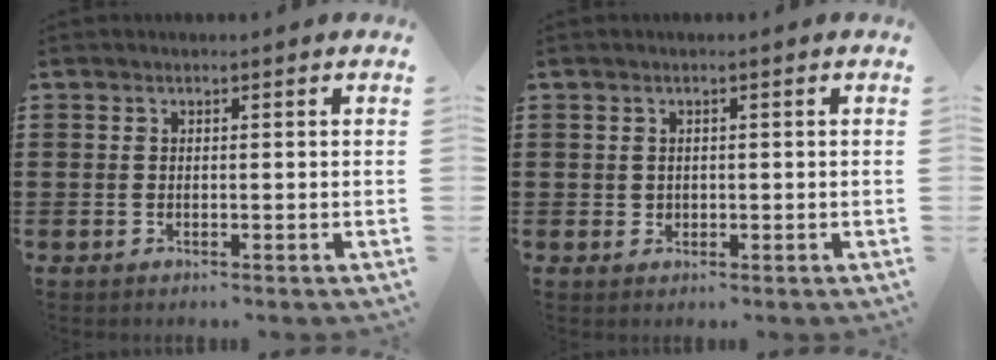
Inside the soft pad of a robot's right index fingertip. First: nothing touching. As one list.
[{"total": 1.0, "force": [0.3, 0.9, 0.2], "torque": [-0.007, 0.005, 0.006]}]